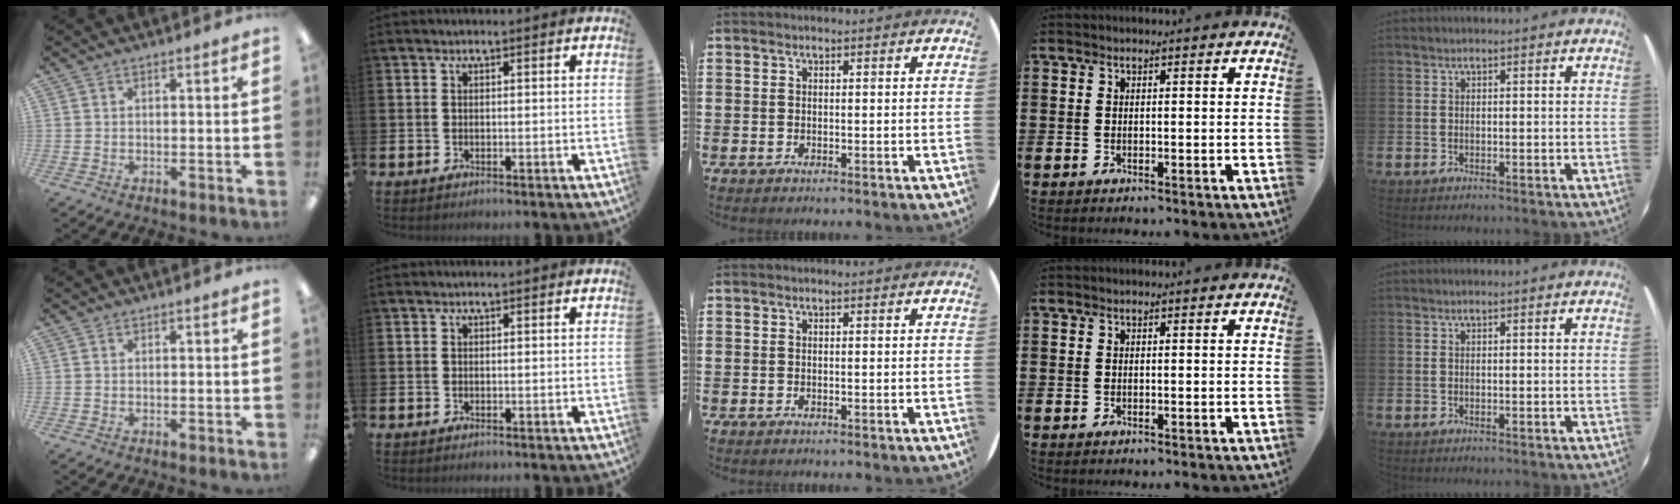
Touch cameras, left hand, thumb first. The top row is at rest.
{}